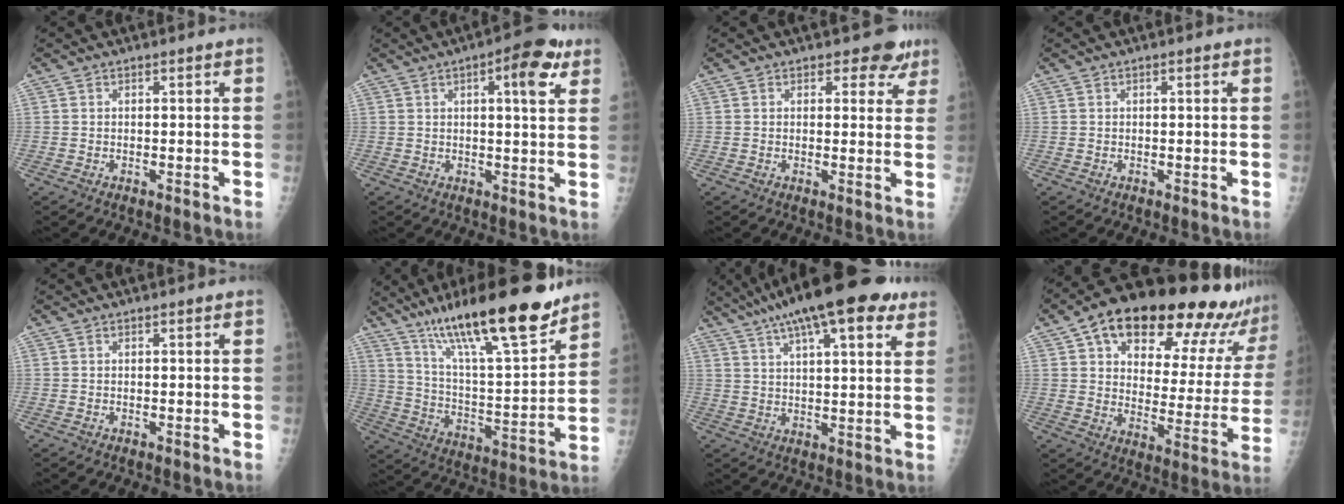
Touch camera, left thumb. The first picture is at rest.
{"total": 8.6, "force": [3.9, 2.6, 7.3], "torque": [-0.086, -0.005, 0.046]}
{"total": 4.6, "force": [3.3, 2.8, 1.5], "torque": [0.015, -0.018, 0.033]}
{"total": 0.5, "force": [0.3, 0.2, 0.4], "torque": [-0.008, 0.000, 0.003]}
{"total": 0.0}
{"total": 24.4, "force": [17.0, 4.8, 16.8], "torque": [-0.258, -0.072, 0.289]}
{"total": 21.1, "force": [13.2, 6.2, 15.4], "torque": [-0.234, 0.005, 0.195]}
{"total": 28.2, "force": [19.9, 10.0, 17.4], "torque": [-0.219, -0.052, 0.275]}